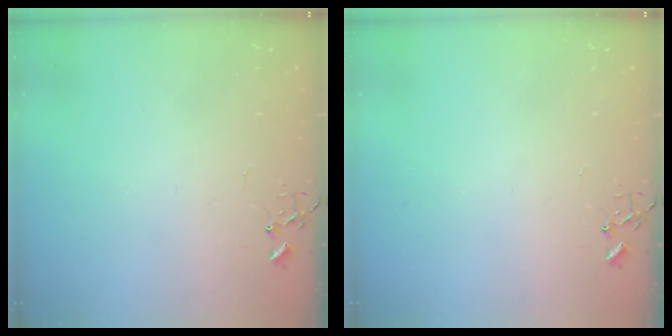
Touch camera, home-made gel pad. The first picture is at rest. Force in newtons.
{"total": 0.0}